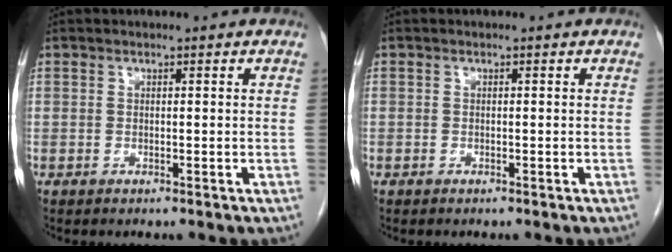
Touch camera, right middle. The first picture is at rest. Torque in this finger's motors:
{"motor_torque": [0.20, -0.42, -0.33, -0.21]}